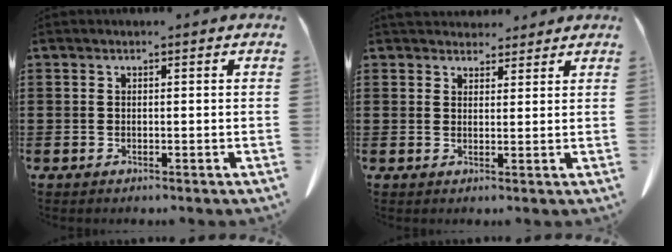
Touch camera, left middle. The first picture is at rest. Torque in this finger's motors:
{"motor_torque": [0.30, -0.30, 0.05, 0.04]}